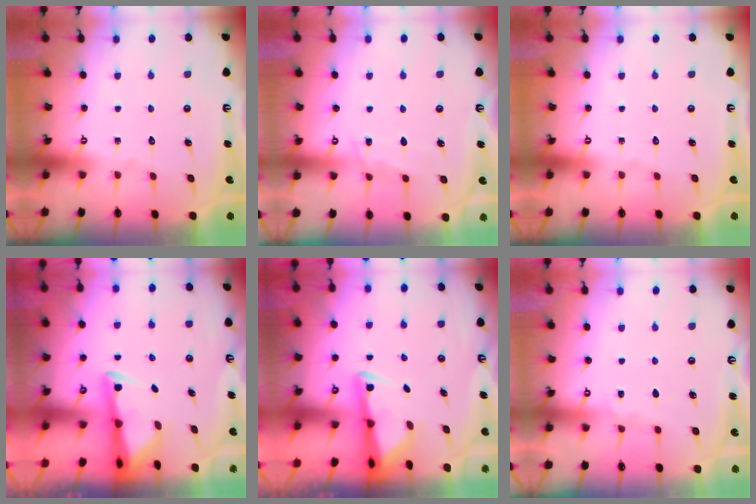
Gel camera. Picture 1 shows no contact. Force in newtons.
{"total": 5.0, "press": 4.9, "slide": 0.5}
{"total": 0.0}
{"total": 2.9, "press": 2.8, "slide": 0.7}
{"total": 2.9, "press": 2.8, "slide": 0.7}
{"total": 2.8, "press": 2.8, "slide": 0.4}